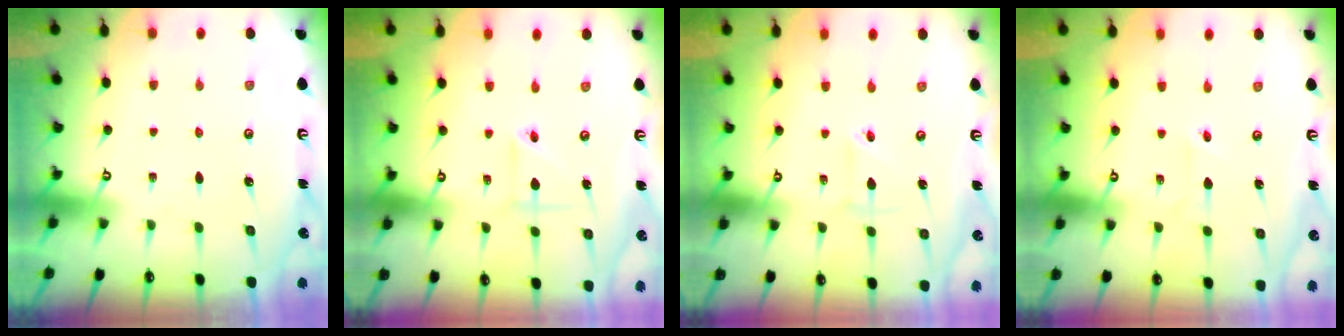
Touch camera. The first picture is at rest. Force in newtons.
{"total": 3.9, "press": 3.6, "slide": 1.3}
{"total": 2.6, "press": 2.6, "slide": 0.5}
{"total": 1.2, "press": 1.2, "slide": 0.2}